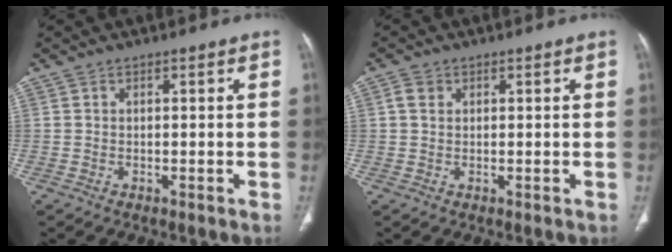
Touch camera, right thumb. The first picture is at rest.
{"total": 1.9, "force": [0.6, 1.5, 1.0], "torque": [-0.019, 0.000, 0.010]}